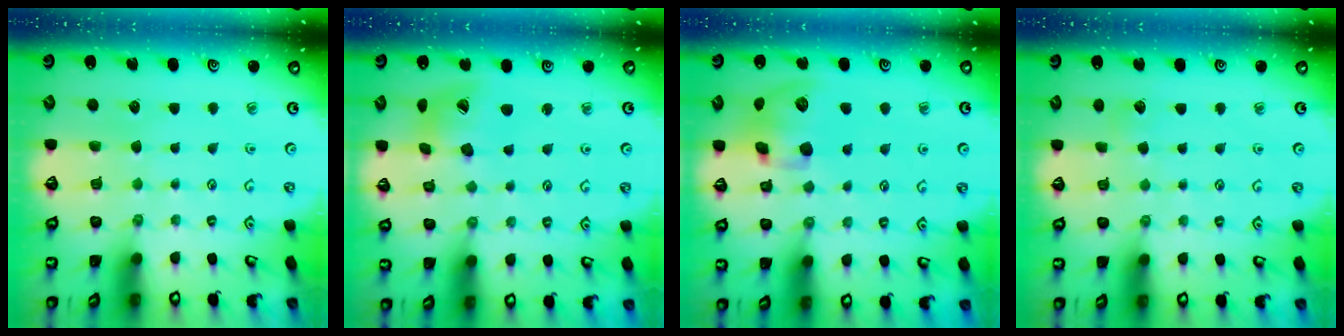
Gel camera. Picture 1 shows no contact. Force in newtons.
{"total": 14.2, "press": 14.1, "slide": 1.8}
{"total": 12.5, "press": 12.4, "slide": 1.8}
{"total": 1.8, "press": 1.8, "slide": 0.2}